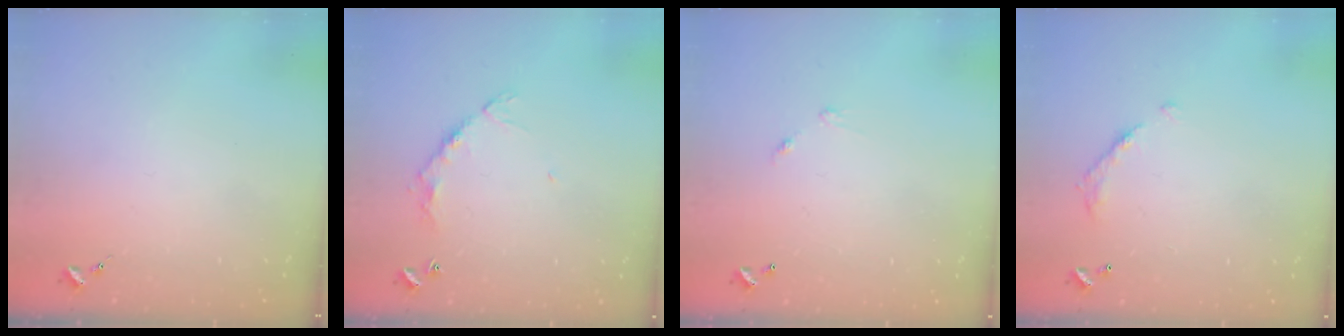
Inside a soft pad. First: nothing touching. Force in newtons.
{"total": 8.1, "press": 8.1, "slide": 0.7}
{"total": 4.9, "press": 4.9, "slide": 0.3}
{"total": 7.9, "press": 7.9, "slide": 0.3}